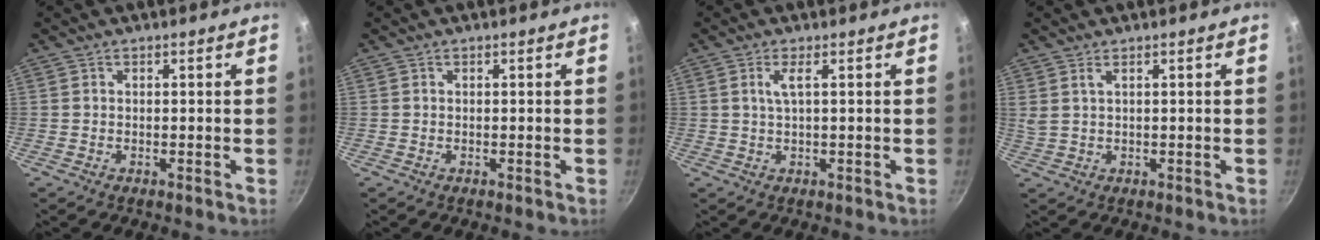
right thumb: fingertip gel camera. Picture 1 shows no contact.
{"total": 0.0}
{"total": 2.5, "force": [0.7, 0.3, 2.4], "torque": [-0.054, 0.002, 0.018]}
{"total": 2.1, "force": [1.1, 0.8, 1.7], "torque": [-0.036, -0.003, 0.026]}